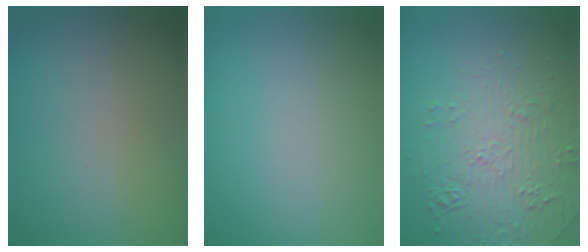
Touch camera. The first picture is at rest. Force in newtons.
{"total": 0.0}
{"total": 4.4, "press": 4.1, "slide": 1.7}